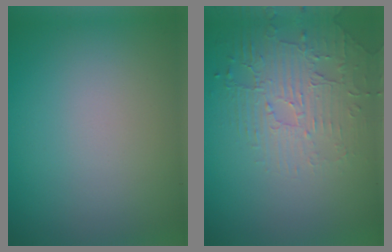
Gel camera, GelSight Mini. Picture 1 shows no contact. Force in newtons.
{"total": 2.6, "press": 2.1, "slide": 1.5}